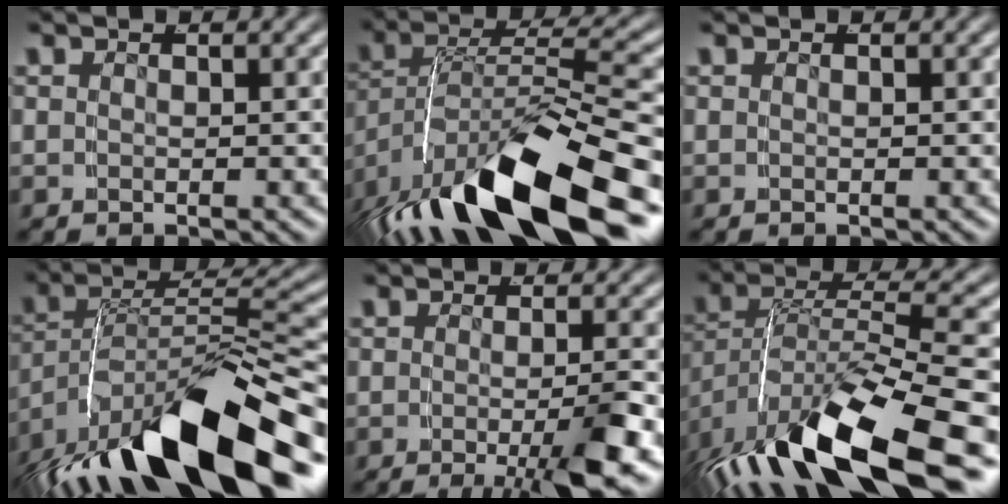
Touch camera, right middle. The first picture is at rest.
{"total": 11.5, "force": [-5.2, 4.7, 9.2], "torque": [-0.165, -0.010, -0.076]}
{"total": 0.0}
{"total": 13.8, "force": [-6.4, 6.3, 10.5], "torque": [-0.188, -0.015, -0.093]}
{"total": 5.6, "force": [-2.9, 0.7, 4.7], "torque": [-0.061, -0.007, -0.049]}
{"total": 10.4, "force": [-5.0, 3.8, 8.3], "torque": [-0.160, -0.019, -0.067]}